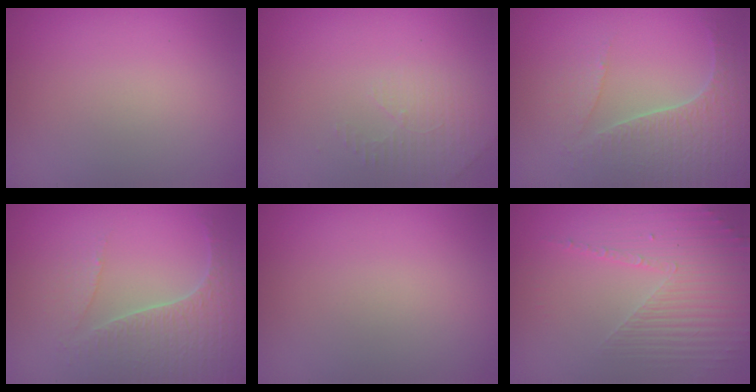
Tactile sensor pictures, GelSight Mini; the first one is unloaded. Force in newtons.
{"total": 1.9, "press": 1.8, "slide": 0.6}
{"total": 3.9, "press": 3.8, "slide": 0.7}
{"total": 3.9, "press": 3.8, "slide": 0.7}
{"total": 0.0}
{"total": 5.3, "press": 3.3, "slide": 4.2}